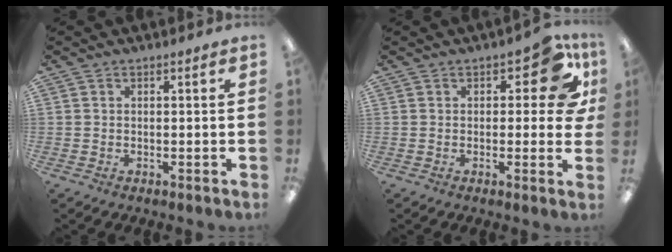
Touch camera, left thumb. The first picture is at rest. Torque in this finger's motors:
{"motor_torque": [0.87, 1.07, 0.82, 0.16, 0.01]}